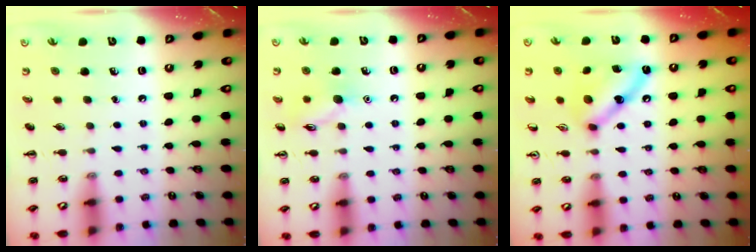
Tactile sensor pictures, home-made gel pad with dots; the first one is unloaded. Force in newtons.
{"total": 8.6, "press": 8.5, "slide": 0.8}
{"total": 10.3, "press": 10.3, "slide": 0.5}